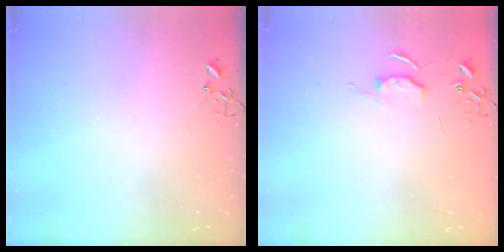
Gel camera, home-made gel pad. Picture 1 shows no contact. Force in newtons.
{"total": 5.7, "press": 5.7, "slide": 0.6}